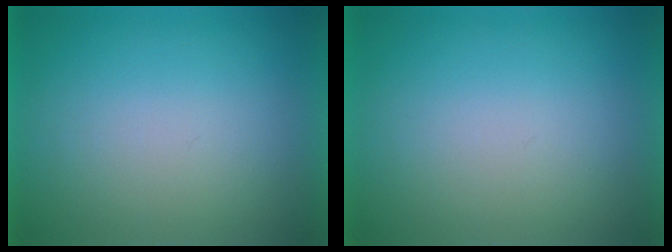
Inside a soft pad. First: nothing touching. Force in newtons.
{"total": 0.0}